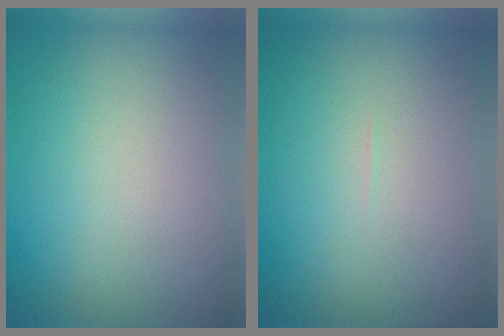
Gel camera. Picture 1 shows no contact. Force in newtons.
{"total": 0.0}